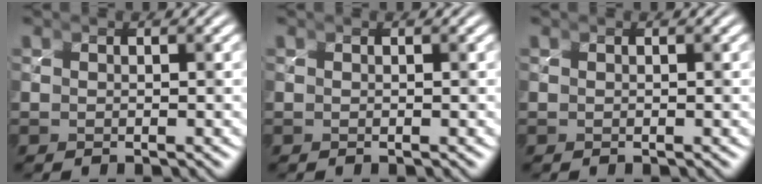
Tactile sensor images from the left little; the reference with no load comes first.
{"total": 0.0}
{"total": 0.0}